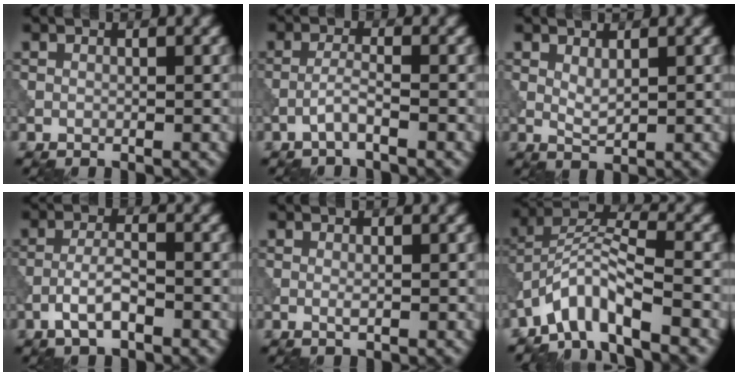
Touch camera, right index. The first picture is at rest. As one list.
[{"total": 1.7, "force": [-1.1, 0.1, 1.4], "torque": [-0.028, 0.010, -0.028]}, {"total": 1.4, "force": [0.7, 0.5, 1.1], "torque": [-0.028, -0.001, 0.017]}, {"total": 2.9, "force": [-1.6, 0.8, 2.2], "torque": [-0.049, 0.007, -0.036]}, {"total": 0.6, "force": [0.0, 0.1, 0.6], "torque": [-0.014, -0.002, 0.000]}, {"total": 5.6, "force": [-4.1, 1.1, 3.8], "torque": [-0.067, 0.009, -0.086]}]